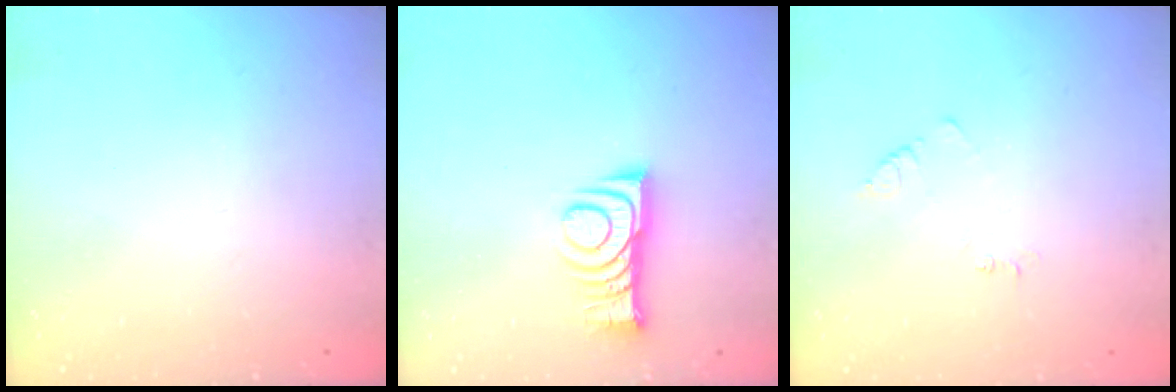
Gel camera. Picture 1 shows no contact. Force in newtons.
{"total": 9.3, "press": 9.3, "slide": 0.7}
{"total": 3.0, "press": 3.0, "slide": 0.4}